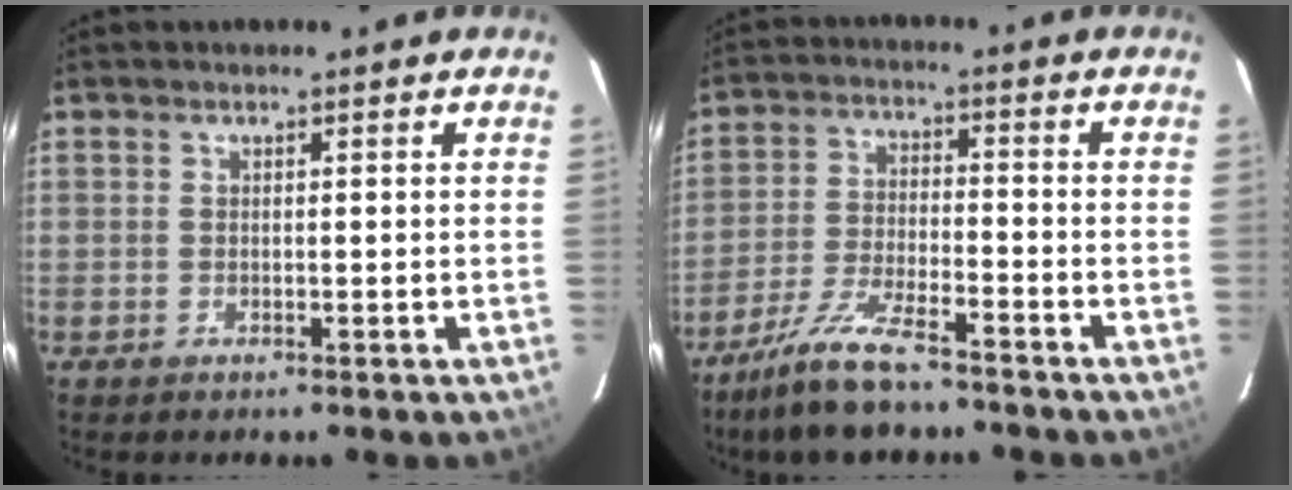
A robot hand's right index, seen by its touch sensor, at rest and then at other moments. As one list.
[{"total": 11.0, "force": [-8.8, 2.3, 6.1], "torque": [-0.134, -0.014, -0.164]}]